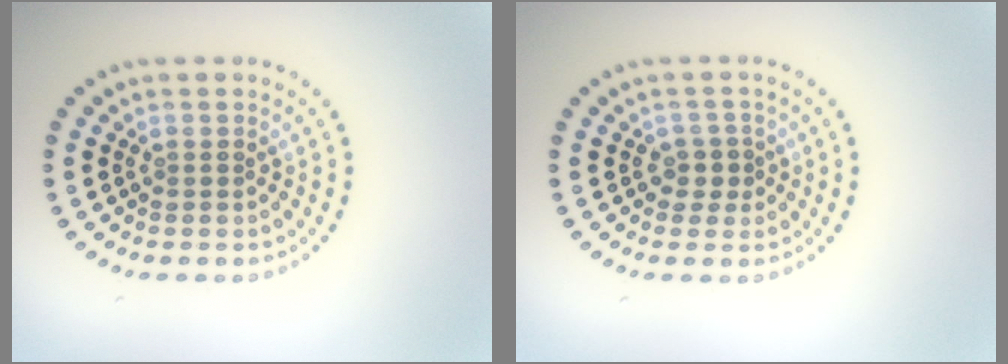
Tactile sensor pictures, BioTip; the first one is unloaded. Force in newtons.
{"total": 1.6, "press": 1.4, "slide": 0.9}